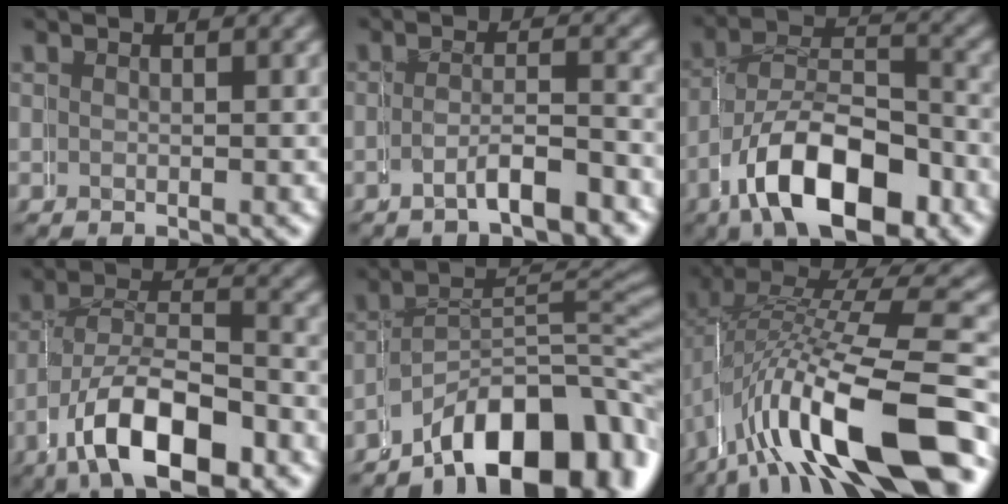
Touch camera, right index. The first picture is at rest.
{"total": 3.1, "force": [-2.7, 0.5, 1.3], "torque": [-0.023, -0.011, -0.046]}
{"total": 9.7, "force": [-4.1, 5.6, 6.8], "torque": [-0.115, -0.038, -0.054]}
{"total": 8.9, "force": [-4.3, 4.6, 6.4], "torque": [-0.108, -0.036, -0.055]}
{"total": 11.3, "force": [-6.1, 5.8, 7.5], "torque": [-0.101, -0.031, -0.083]}
{"total": 12.0, "force": [-3.0, 5.6, 10.2], "torque": [-0.195, -0.019, -0.031]}